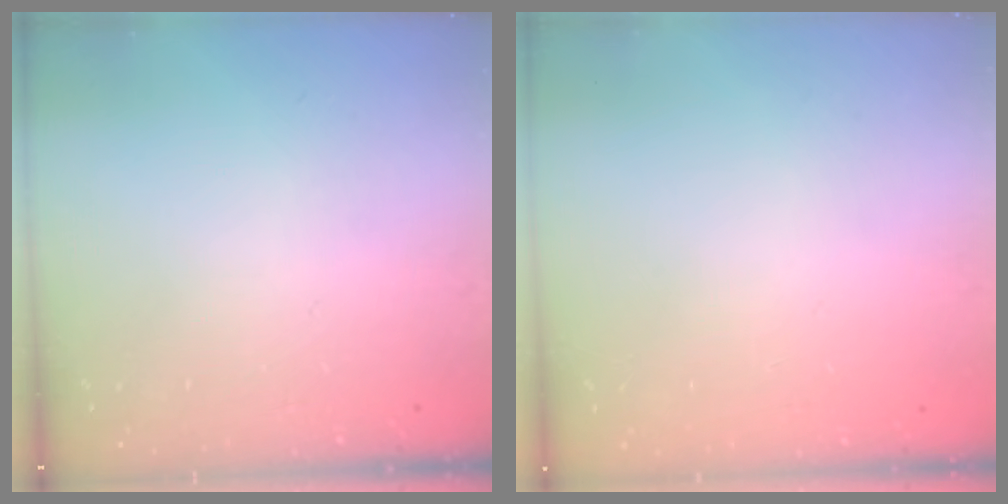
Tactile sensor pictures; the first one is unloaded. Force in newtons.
{"total": 0.0}